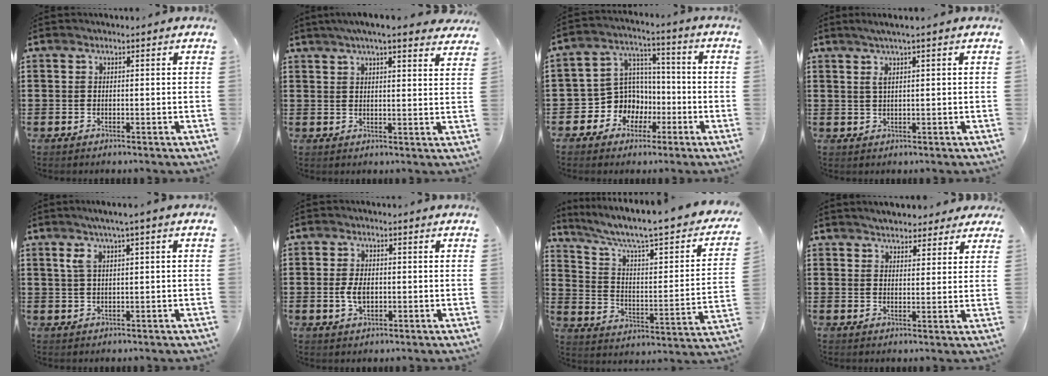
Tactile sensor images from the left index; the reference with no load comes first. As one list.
[{"total": 4.9, "force": [4.2, 0.1, 2.6], "torque": [-0.063, -0.002, 0.074]}, {"total": 8.1, "force": [-2.3, 7.7, 1.3], "torque": [-0.077, 0.001, -0.045]}, {"total": 2.4, "force": [0.9, 0.0, 2.2], "torque": [-0.045, -0.001, 0.014]}, {"total": 3.1, "force": [0.9, 0.3, 2.9], "torque": [-0.065, -0.003, 0.011]}, {"total": 3.8, "force": [-0.4, 2.3, 3.0], "torque": [-0.073, 0.000, -0.012]}, {"total": 6.4, "force": [4.7, 0.3, 4.4], "torque": [-0.106, -0.044, 0.070]}, {"total": 3.6, "force": [3.4, 0.9, 0.6], "torque": [-0.023, -0.002, 0.064]}]